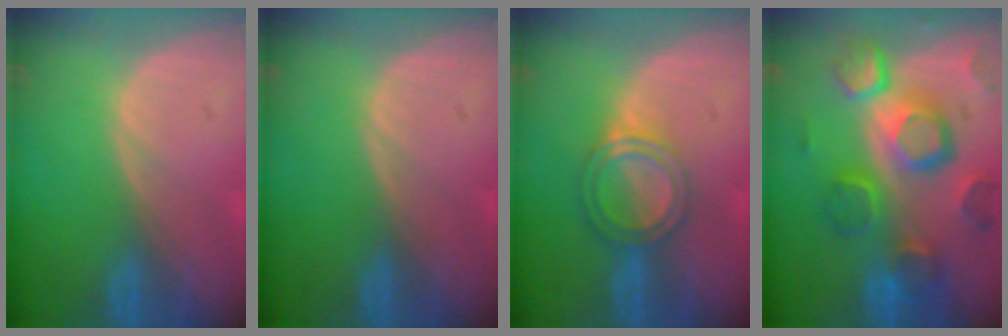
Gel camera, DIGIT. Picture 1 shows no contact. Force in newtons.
{"total": 0.0}
{"total": 5.2, "press": 4.7, "slide": 2.2}
{"total": 12.4, "press": 10.7, "slide": 6.2}